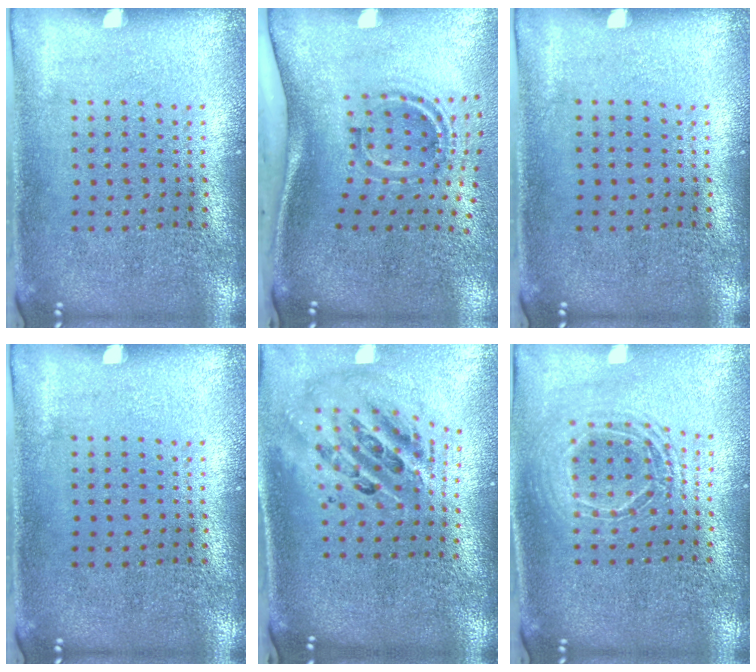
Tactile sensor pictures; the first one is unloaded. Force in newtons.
{"total": 1.9, "press": 1.2, "slide": 1.5}
{"total": 0.0}
{"total": 0.0}
{"total": 2.5, "press": 1.7, "slide": 1.8}
{"total": 1.5, "press": 1.3, "slide": 0.8}